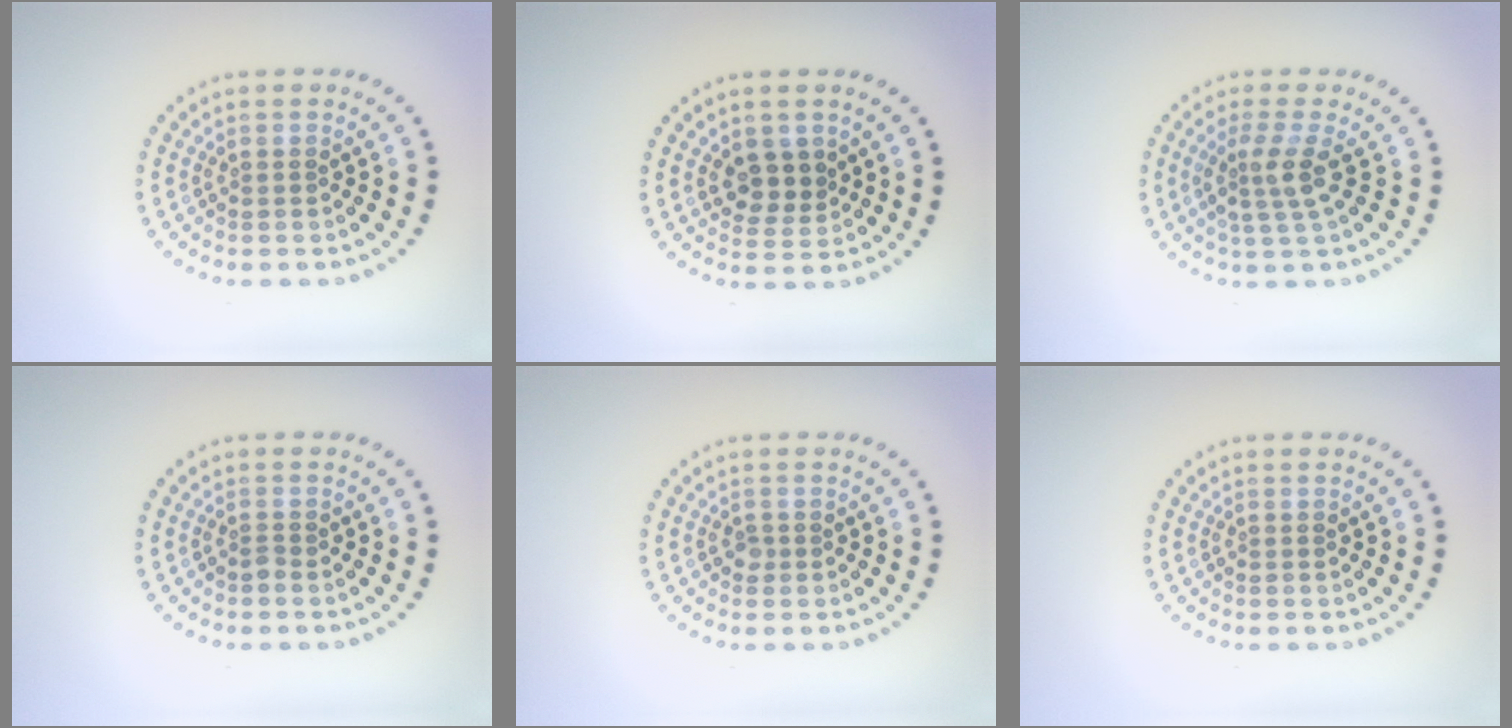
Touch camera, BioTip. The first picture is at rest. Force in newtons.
{"total": 2.7, "press": 2.5, "slide": 1.1}
{"total": 2.8, "press": 2.1, "slide": 1.8}
{"total": 0.6, "press": 0.4, "slide": 0.5}
{"total": 0.7, "press": 0.5, "slide": 0.5}
{"total": 0.0}